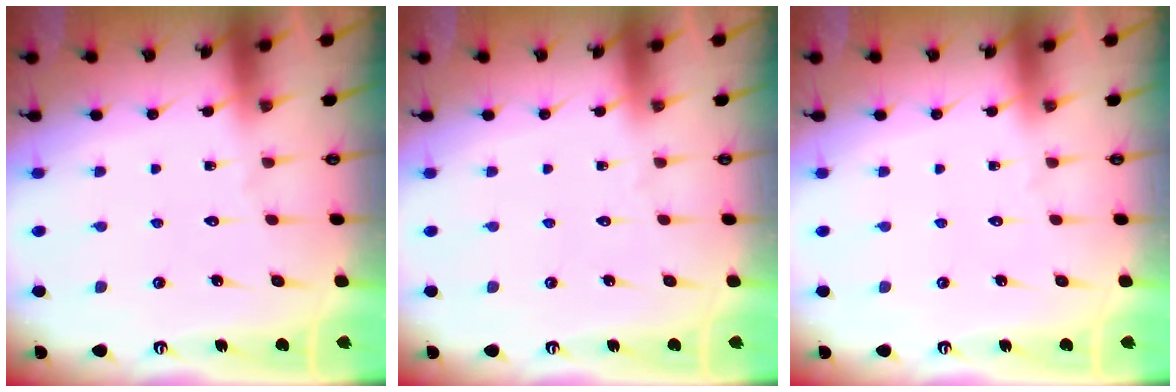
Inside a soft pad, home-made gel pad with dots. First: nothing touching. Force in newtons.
{"total": 0.0}
{"total": 0.0}